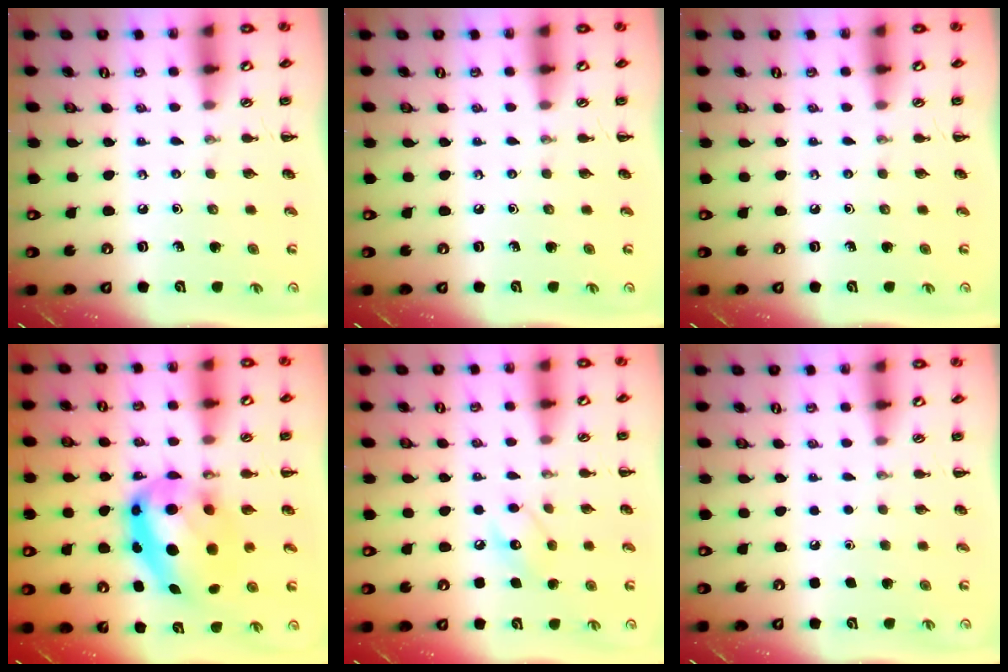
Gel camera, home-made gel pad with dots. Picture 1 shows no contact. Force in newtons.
{"total": 0.0}
{"total": 0.0}
{"total": 15.3, "press": 14.8, "slide": 3.7}
{"total": 7.5, "press": 7.4, "slide": 1.0}
{"total": 1.8, "press": 1.7, "slide": 0.1}